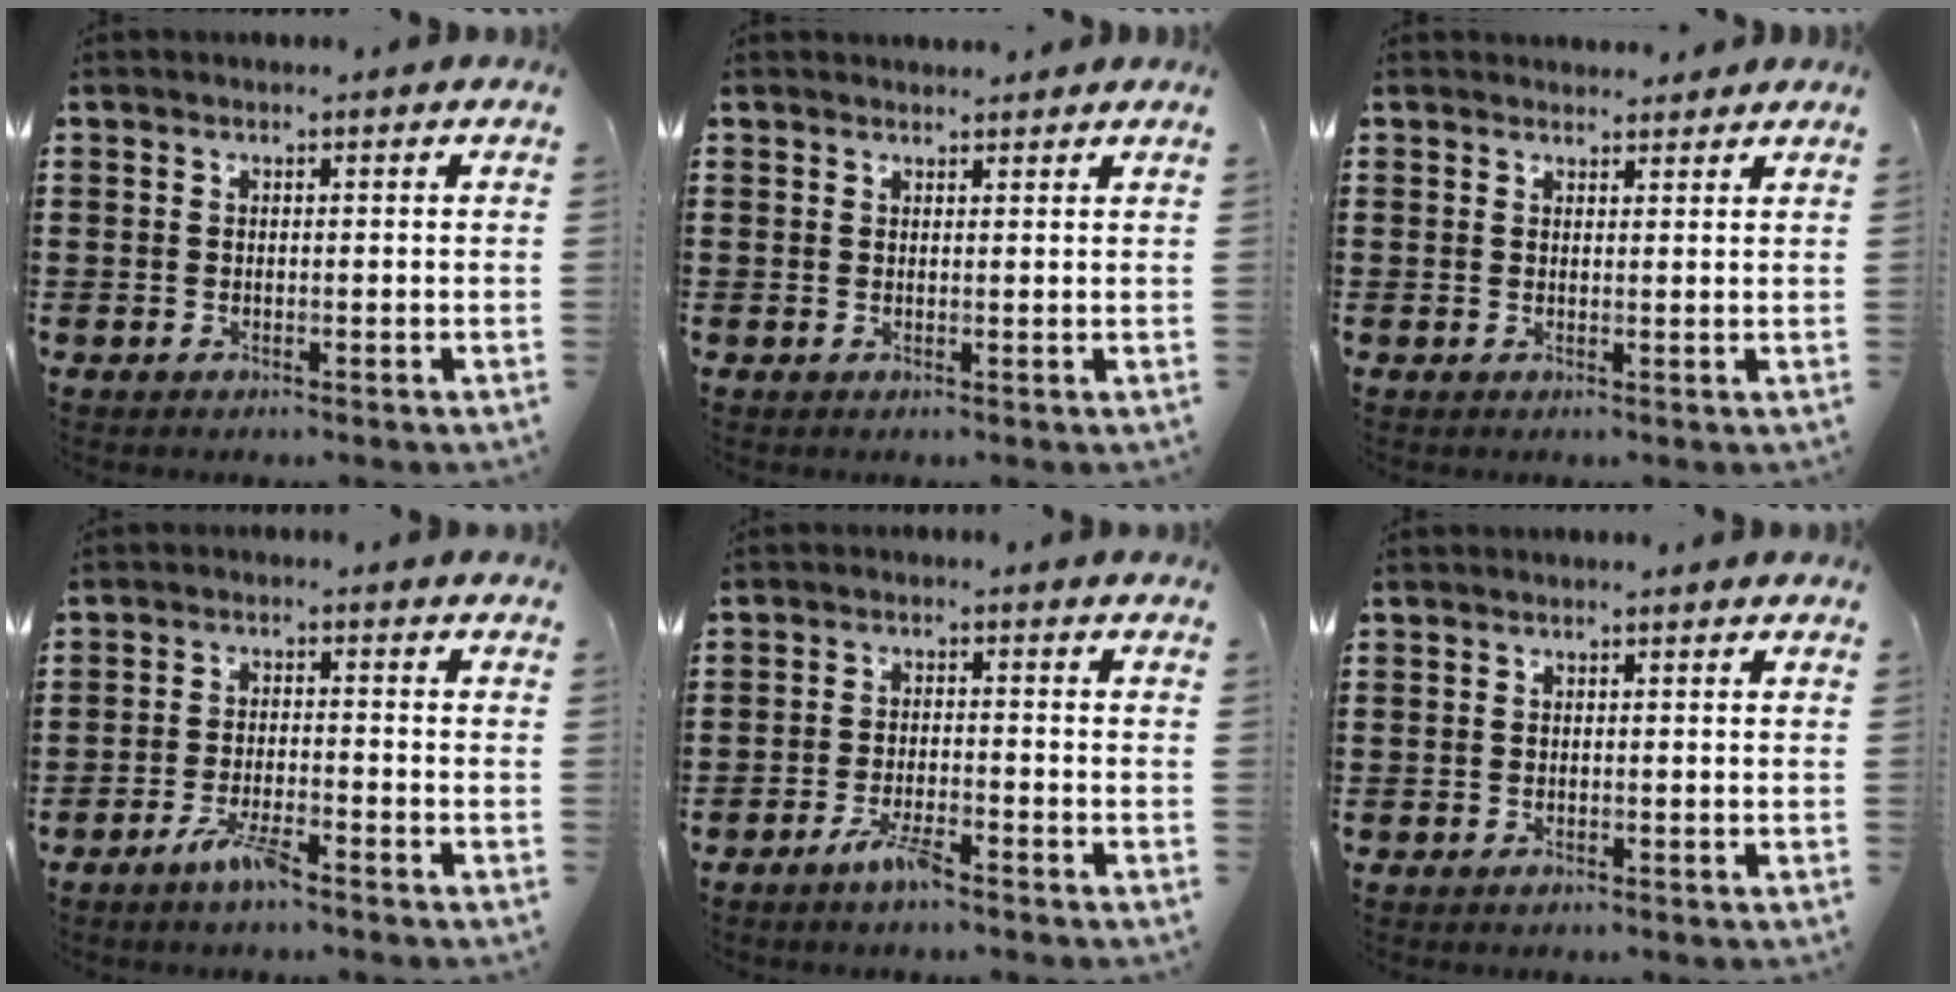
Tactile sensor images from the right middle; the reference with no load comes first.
{"total": 1.3, "force": [1.2, 0.3, 0.0], "torque": [0.005, -0.002, 0.022]}
{"total": 1.8, "force": [1.7, 0.5, 0.0], "torque": [0.003, 0.001, 0.031]}
{"total": 4.3, "force": [-3.1, 0.6, 3.0], "torque": [-0.069, -0.004, -0.061]}
{"total": 3.8, "force": [-2.8, 0.6, 2.6], "torque": [-0.064, -0.003, -0.056]}
{"total": 0.0}